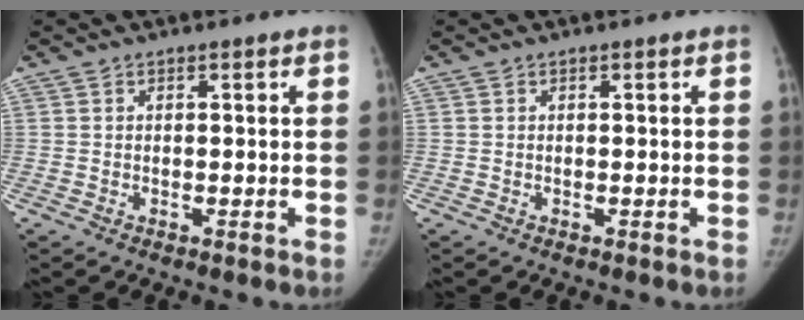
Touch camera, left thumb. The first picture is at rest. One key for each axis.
{"total": 0.0}